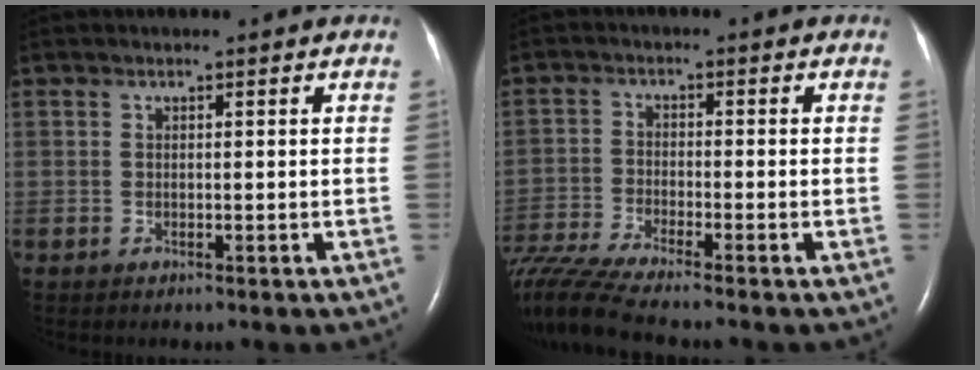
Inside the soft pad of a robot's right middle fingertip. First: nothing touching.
{"total": 10.1, "force": [-9.0, -1.2, 4.4], "torque": [-0.089, -0.019, -0.164]}